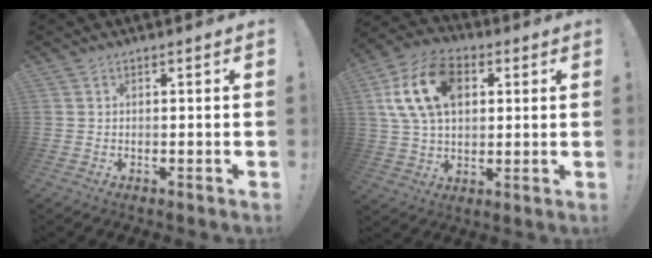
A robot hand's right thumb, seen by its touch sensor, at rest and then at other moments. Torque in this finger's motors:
{"motor_torque": [2.31, 2.30, 0.25, 0.15, 0.49]}